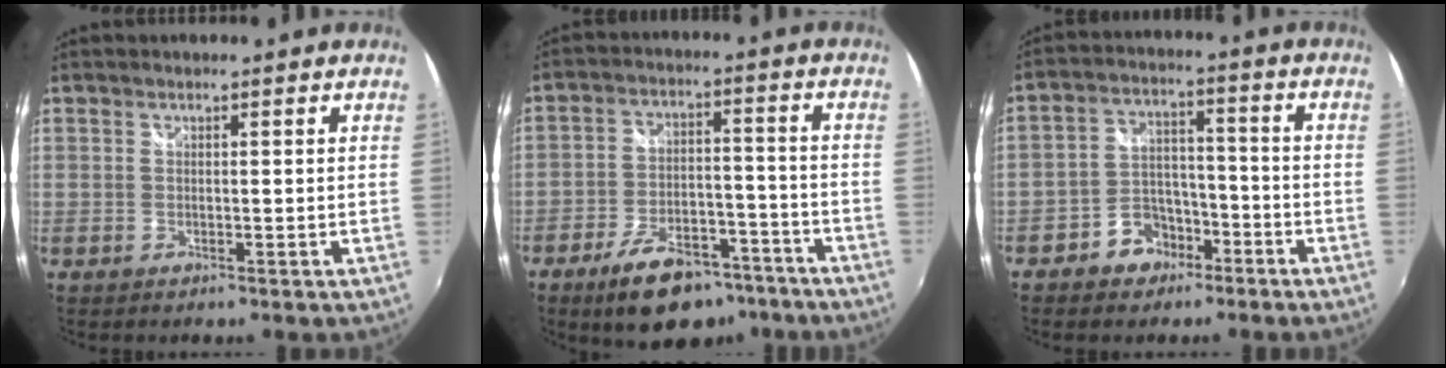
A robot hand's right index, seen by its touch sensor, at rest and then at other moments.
{"total": 15.1, "force": [-10.8, 6.9, 8.0], "torque": [-0.146, 0.012, -0.155]}
{"total": 7.6, "force": [-4.9, 5.1, 2.7], "torque": [-0.055, 0.029, -0.074]}